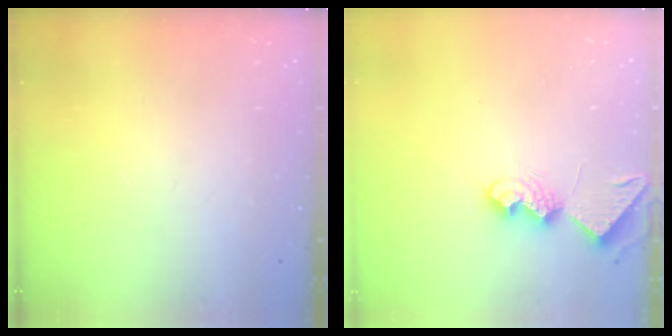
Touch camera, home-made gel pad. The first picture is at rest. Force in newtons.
{"total": 9.2, "press": 9.2, "slide": 0.6}